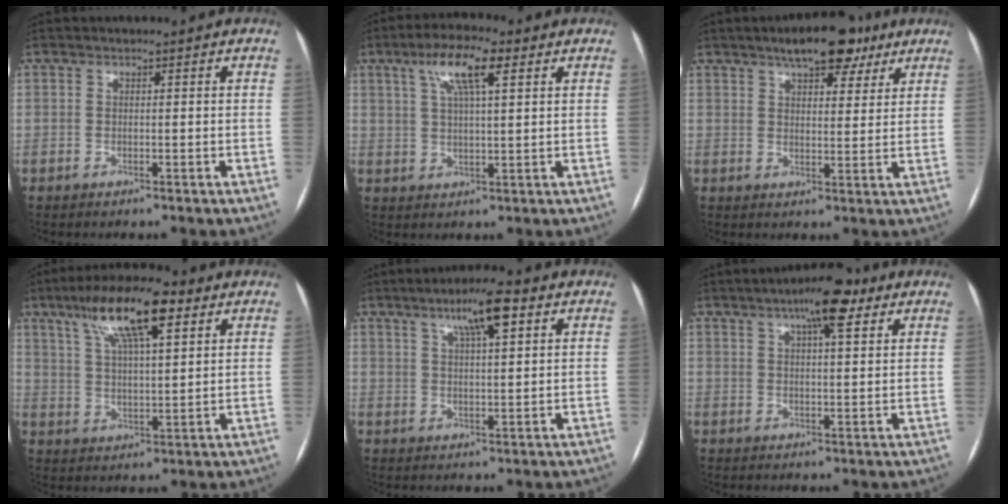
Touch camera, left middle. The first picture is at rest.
{"total": 8.1, "force": [3.8, 1.5, 7.0], "torque": [-0.134, 0.018, 0.067]}
{"total": 9.2, "force": [6.3, 3.6, 5.7], "torque": [-0.075, 0.013, 0.092]}
{"total": 12.9, "force": [7.0, 2.8, 10.4], "torque": [-0.190, 0.024, 0.120]}
{"total": 7.2, "force": [3.7, 0.9, 6.1], "torque": [-0.109, 0.014, 0.060]}
{"total": 7.6, "force": [4.3, 1.6, 6.0], "torque": [-0.097, 0.013, 0.061]}